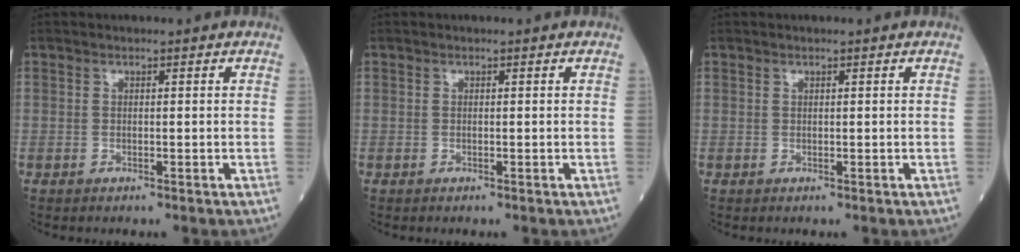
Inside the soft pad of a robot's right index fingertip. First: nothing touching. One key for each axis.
{"total": 0.0}
{"total": 0.0}